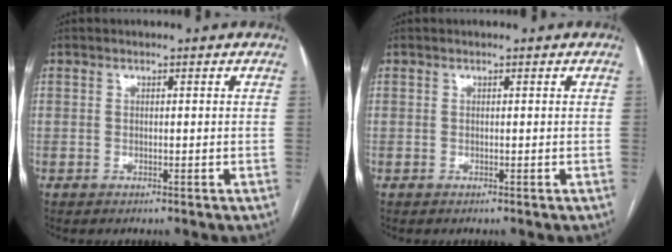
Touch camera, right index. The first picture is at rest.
{"total": 0.0}